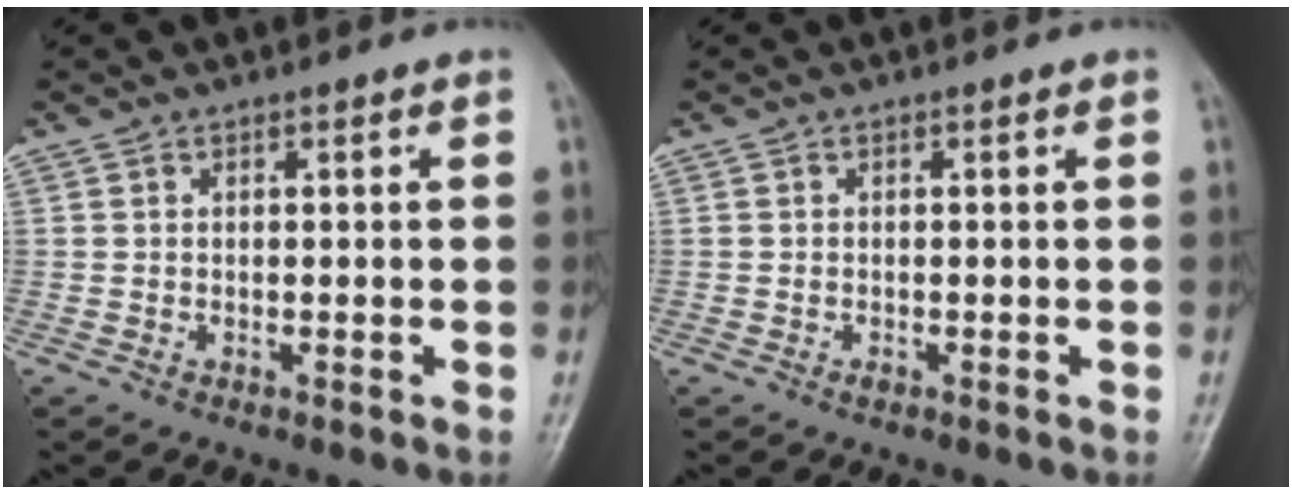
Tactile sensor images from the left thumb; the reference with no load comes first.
{"total": 0.7, "force": [-0.3, 0.3, 0.4], "torque": [-0.005, 0.005, -0.003]}